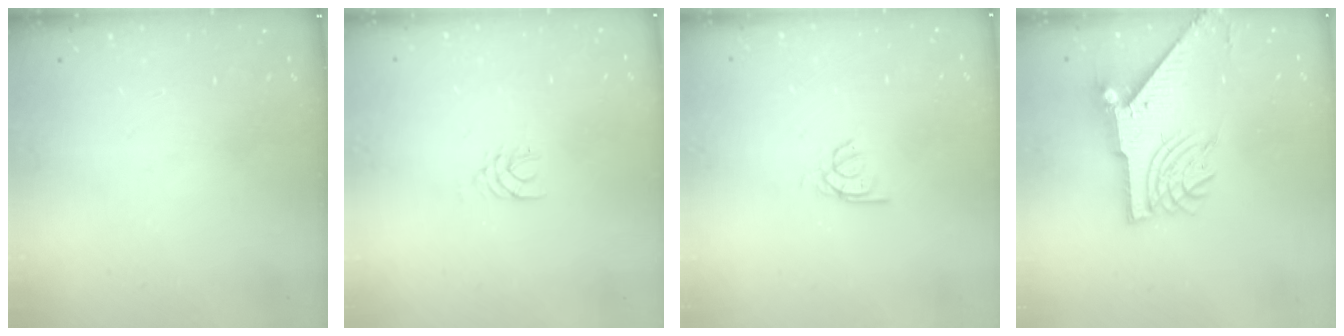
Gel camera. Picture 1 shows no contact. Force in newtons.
{"total": 3.1, "press": 3.0, "slide": 0.4}
{"total": 2.5, "press": 2.4, "slide": 0.3}
{"total": 11.5, "press": 11.4, "slide": 1.3}